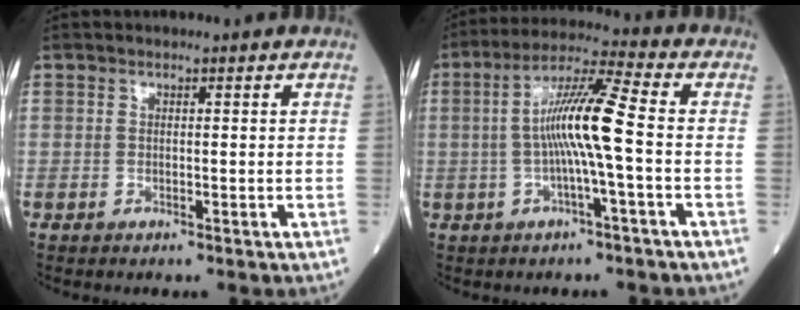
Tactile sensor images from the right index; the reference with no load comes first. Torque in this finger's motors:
{"motor_torque": [1.73, -0.10, 0.94, 0.21]}